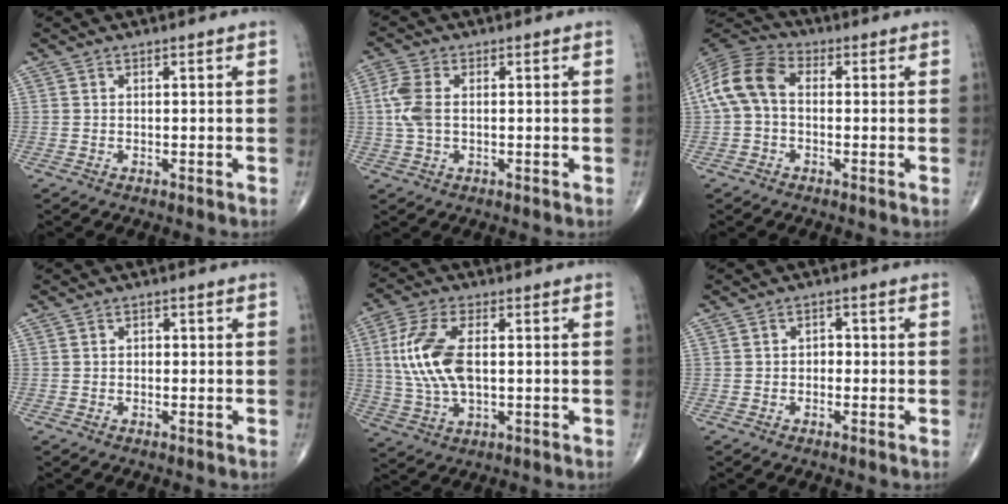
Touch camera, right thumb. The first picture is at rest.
{"total": 5.7, "force": [0.3, 3.3, 4.7], "torque": [-0.124, 0.009, 0.003]}
{"total": 10.4, "force": [0.3, 7.0, 7.7], "torque": [-0.155, 0.030, -0.008]}
{"total": 1.0, "force": [0.0, 0.9, 0.6], "torque": [-0.003, 0.003, -0.003]}
{"total": 12.7, "force": [1.2, 6.4, 10.9], "torque": [-0.238, 0.004, 0.027]}
{"total": 2.0, "force": [-0.3, 1.6, 1.2], "torque": [-0.002, 0.008, -0.011]}